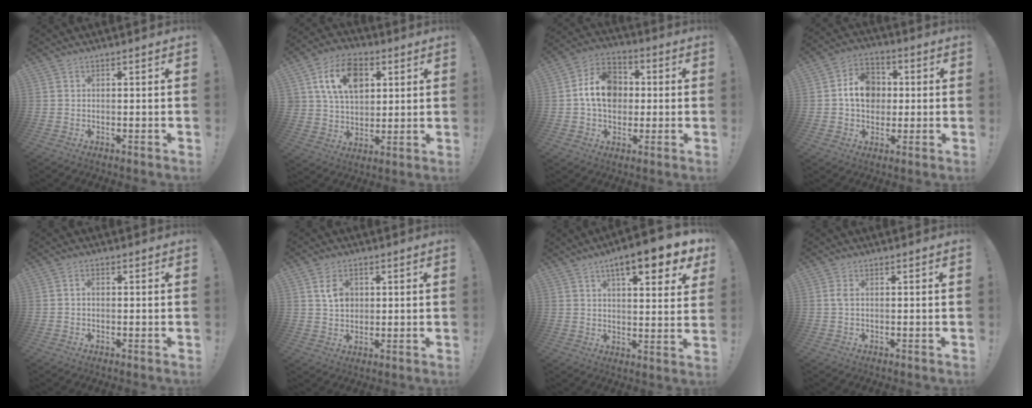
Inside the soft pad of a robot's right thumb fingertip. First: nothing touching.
{"total": 15.3, "force": [6.0, 10.8, 8.9], "torque": [-0.145, -0.006, 0.117]}
{"total": 13.9, "force": [1.1, 11.0, 8.4], "torque": [-0.135, 0.011, 0.027]}
{"total": 12.2, "force": [1.2, 10.1, 6.7], "torque": [-0.104, 0.010, 0.029]}
{"total": 1.4, "force": [-0.1, 1.0, 1.0], "torque": [-0.023, 0.006, -0.002]}
{"total": 4.4, "force": [1.6, 2.8, 3.0], "torque": [-0.045, -0.003, 0.027]}
{"total": 11.1, "force": [6.5, 2.5, 8.6], "torque": [-0.121, -0.034, 0.101]}
{"total": 1.6, "force": [0.3, 0.7, 1.4], "torque": [-0.030, 0.005, 0.005]}